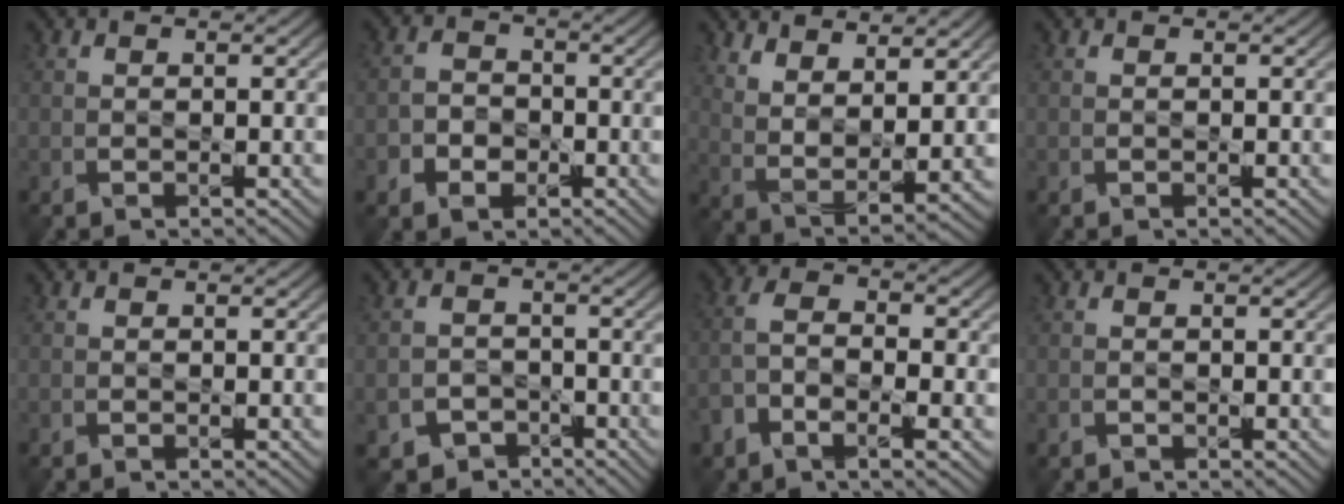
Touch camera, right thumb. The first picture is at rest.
{"total": 3.6, "force": [-1.7, 2.8, 1.4], "torque": [-0.021, -0.004, -0.040]}
{"total": 8.0, "force": [5.8, 2.3, 5.0], "torque": [-0.109, -0.017, 0.114]}
{"total": 0.0}
{"total": 0.0}
{"total": 4.3, "force": [-2.6, 3.2, 1.1], "torque": [-0.021, -0.003, -0.043]}
{"total": 5.9, "force": [-2.7, 2.7, 4.5], "torque": [-0.096, -0.007, -0.057]}
{"total": 0.5, "force": [-0.2, 0.4, 0.2], "torque": [-0.005, -0.003, -0.004]}